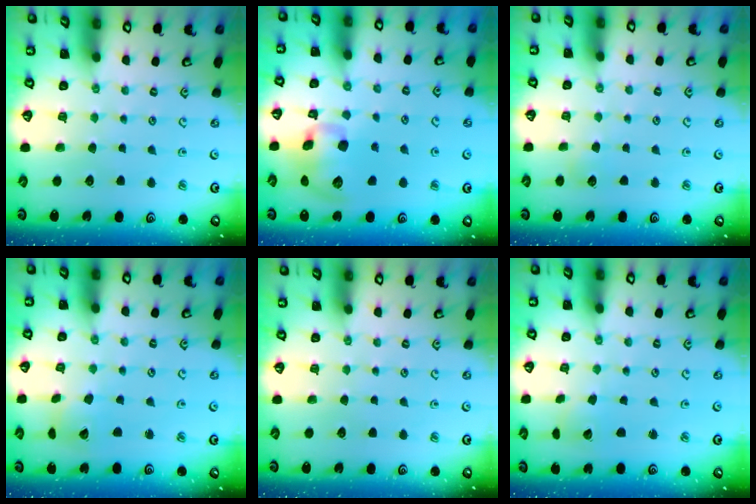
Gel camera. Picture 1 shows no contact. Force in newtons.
{"total": 13.0, "press": 12.8, "slide": 2.0}
{"total": 3.7, "press": 3.7, "slide": 0.4}
{"total": 4.0, "press": 4.0, "slide": 0.5}
{"total": 0.0}
{"total": 2.5, "press": 2.5, "slide": 0.2}